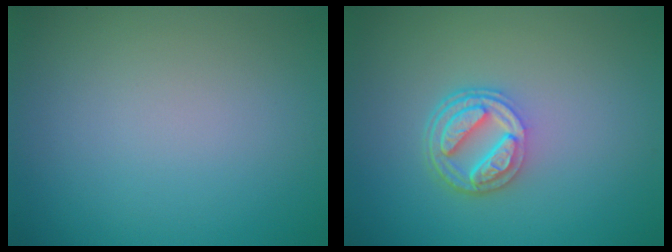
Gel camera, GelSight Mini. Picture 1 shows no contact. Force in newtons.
{"total": 4.2, "press": 3.2, "slide": 2.7}